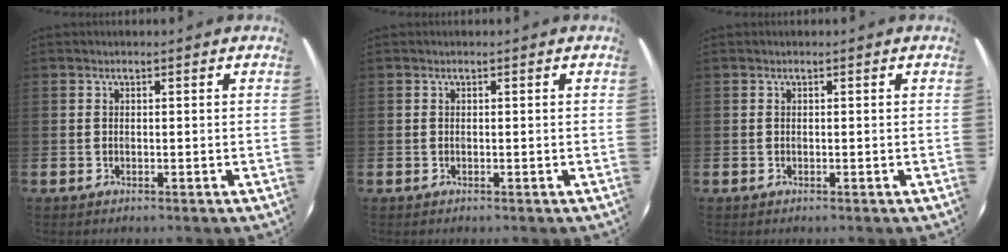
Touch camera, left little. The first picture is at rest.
{"total": 0.0}
{"total": 0.0}